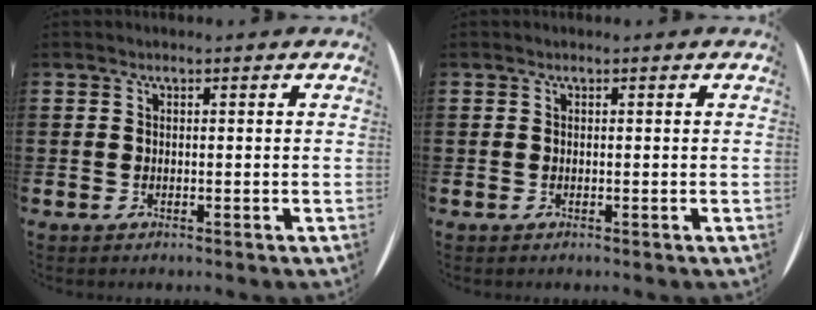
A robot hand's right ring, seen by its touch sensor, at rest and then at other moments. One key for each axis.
{"total": 0.0}